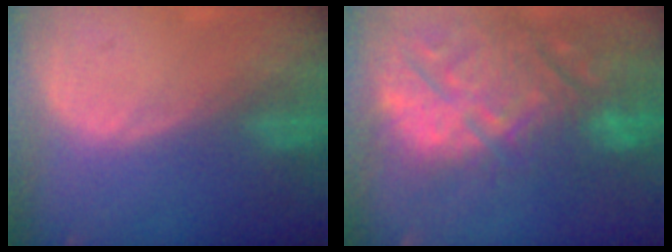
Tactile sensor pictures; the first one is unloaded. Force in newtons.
{"total": 15.3, "press": 13.0, "slide": 8.0}